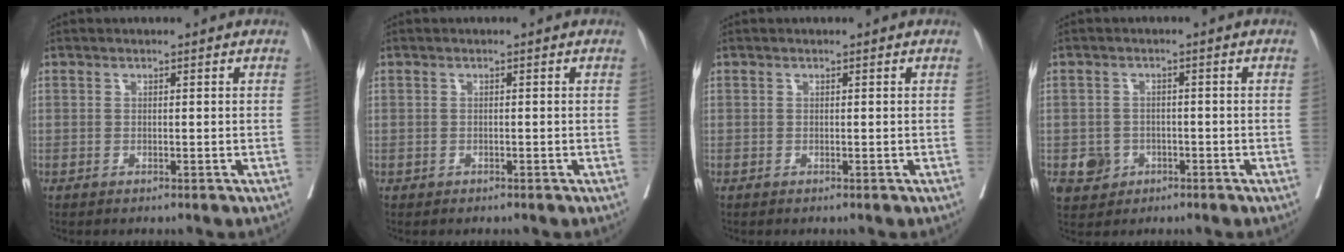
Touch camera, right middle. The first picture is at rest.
{"total": 0.0}
{"total": 0.0}
{"total": 3.7, "force": [-1.4, 3.3, 0.8], "torque": [-0.005, 0.008, -0.016]}